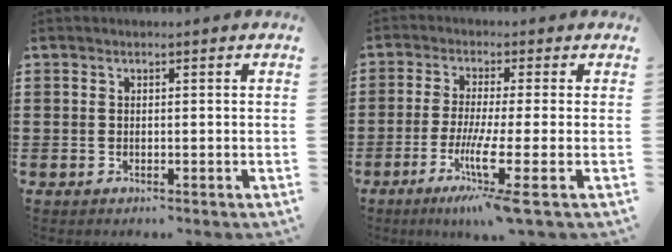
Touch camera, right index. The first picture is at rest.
{"total": 8.2, "force": [-3.0, -0.2, 7.6], "torque": [-0.157, -0.025, -0.056]}